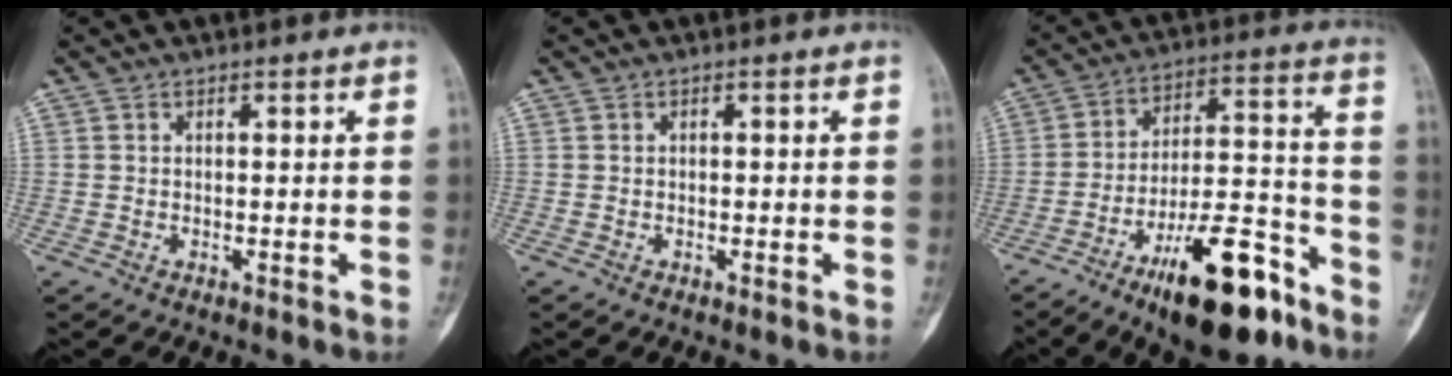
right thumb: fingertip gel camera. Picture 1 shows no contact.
{"total": 0.0}
{"total": 19.8, "force": [-12.0, 7.0, 14.1], "torque": [-0.202, 0.084, -0.192]}